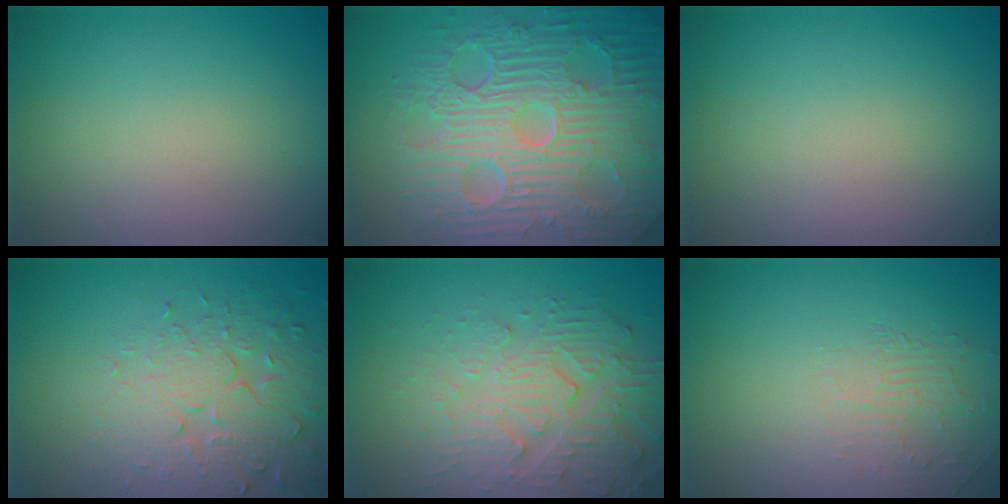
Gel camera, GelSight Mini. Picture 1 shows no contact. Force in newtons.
{"total": 11.5, "press": 7.4, "slide": 8.8}
{"total": 0.0}
{"total": 4.5, "press": 4.5, "slide": 0.4}
{"total": 4.3, "press": 4.1, "slide": 1.3}
{"total": 1.9, "press": 0.3, "slide": 1.9}